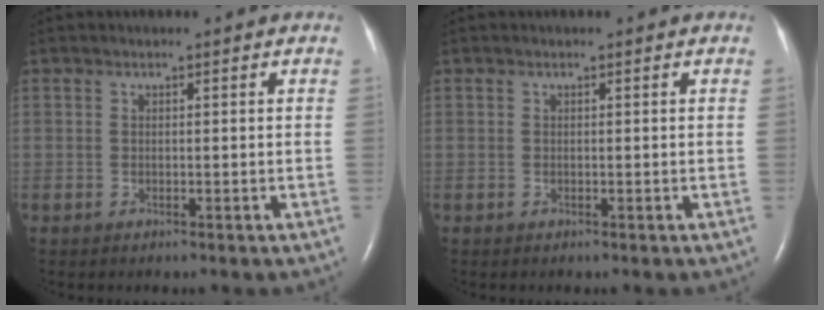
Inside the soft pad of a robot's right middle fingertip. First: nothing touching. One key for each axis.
{"total": 0.0}